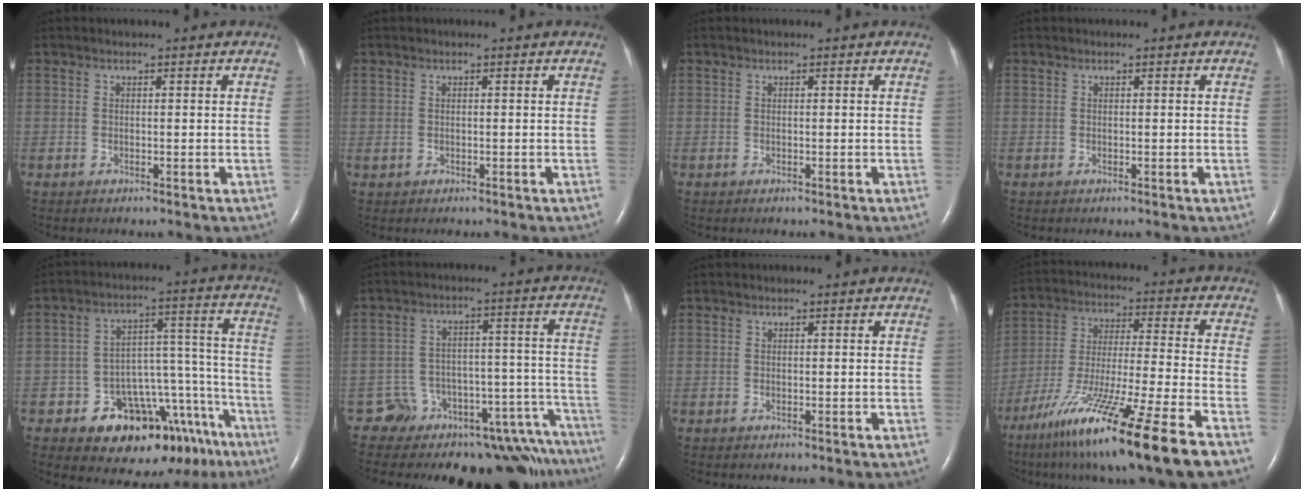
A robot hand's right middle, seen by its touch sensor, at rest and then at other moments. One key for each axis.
{"total": 0.5, "fx": -0.1, "fy": 0.4, "fz": 0.3, "tx": -0.012, "ty": 0.000, "tz": 0.001}
{"total": 0.0}
{"total": 0.0}
{"total": 17.0, "fx": -11.5, "fy": 8.7, "fz": 9.0, "tx": -0.071, "ty": 0.088, "tz": -0.153}
{"total": 15.6, "fx": -14.5, "fy": 5.0, "fz": 3.3, "tx": 0.012, "ty": 0.077, "tz": -0.187}
{"total": 0.0}
{"total": 20.2, "fx": -13.5, "fy": -0.7, "fz": 15.1, "tx": -0.255, "ty": -0.055, "tz": -0.236}